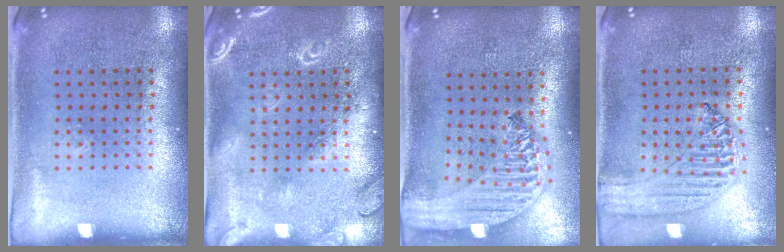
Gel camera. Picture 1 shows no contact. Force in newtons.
{"total": 3.1, "press": 3.1, "slide": 0.4}
{"total": 2.6, "press": 2.1, "slide": 1.6}
{"total": 1.2, "press": 1.2, "slide": 0.2}